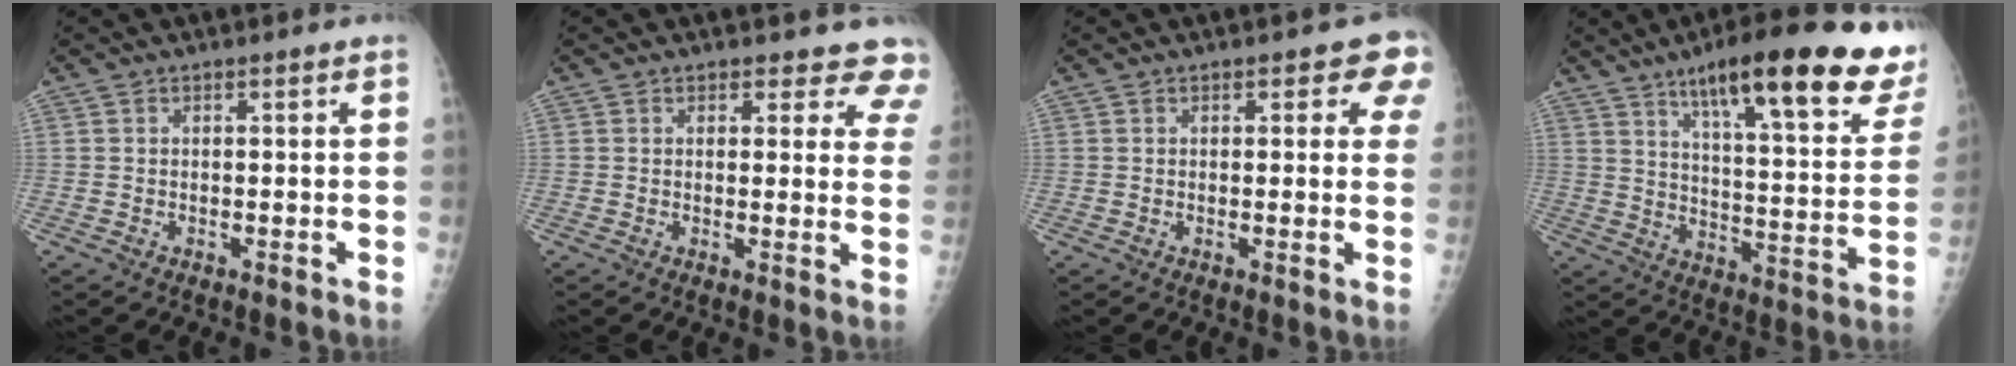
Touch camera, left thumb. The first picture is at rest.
{"total": 7.9, "force": [7.2, 3.2, 0.9], "torque": [0.045, -0.032, 0.048]}
{"total": 5.0, "force": [2.6, 2.6, 3.3], "torque": [0.003, -0.005, 0.018]}
{"total": 26.7, "force": [16.7, 5.4, 20.1], "torque": [-0.257, -0.049, 0.236]}